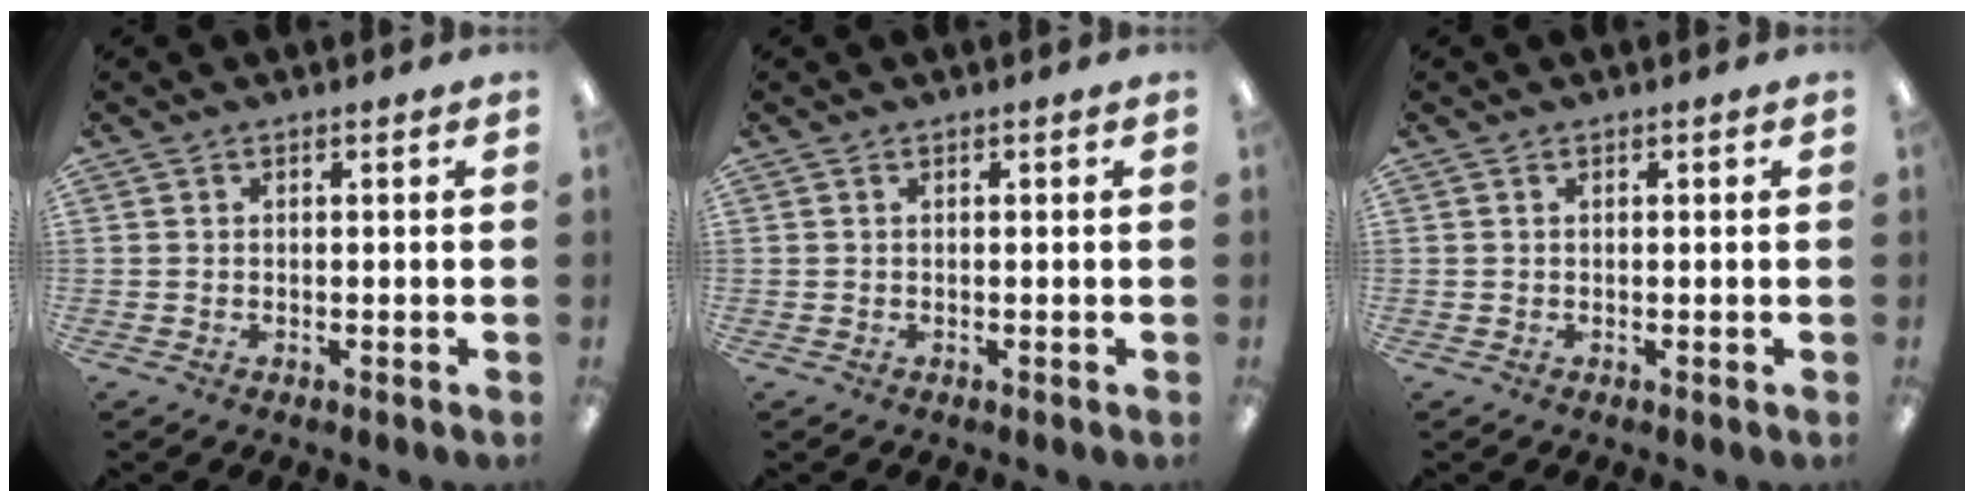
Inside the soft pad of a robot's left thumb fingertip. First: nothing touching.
{"total": 0.0}
{"total": 0.0}